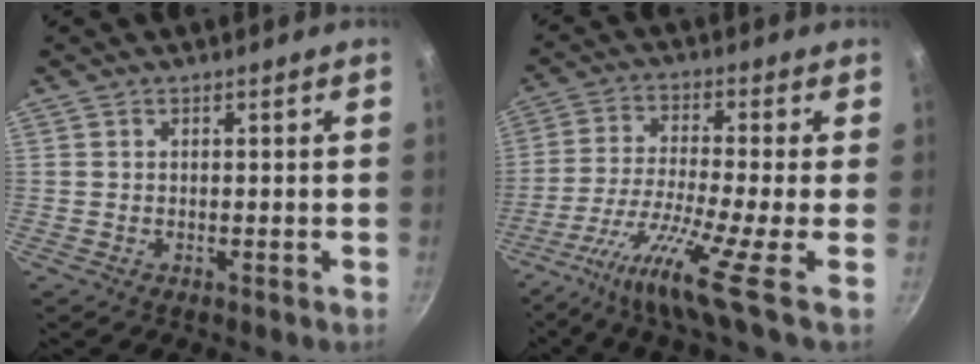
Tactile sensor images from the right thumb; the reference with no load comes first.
{"total": 13.2, "force": [-5.8, -0.3, 11.8], "torque": [-0.229, 0.006, -0.122]}